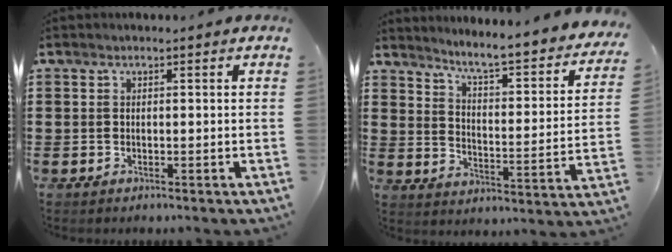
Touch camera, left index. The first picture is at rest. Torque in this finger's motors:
{"motor_torque": [0.01, 0.00, 0.41, 0.10]}